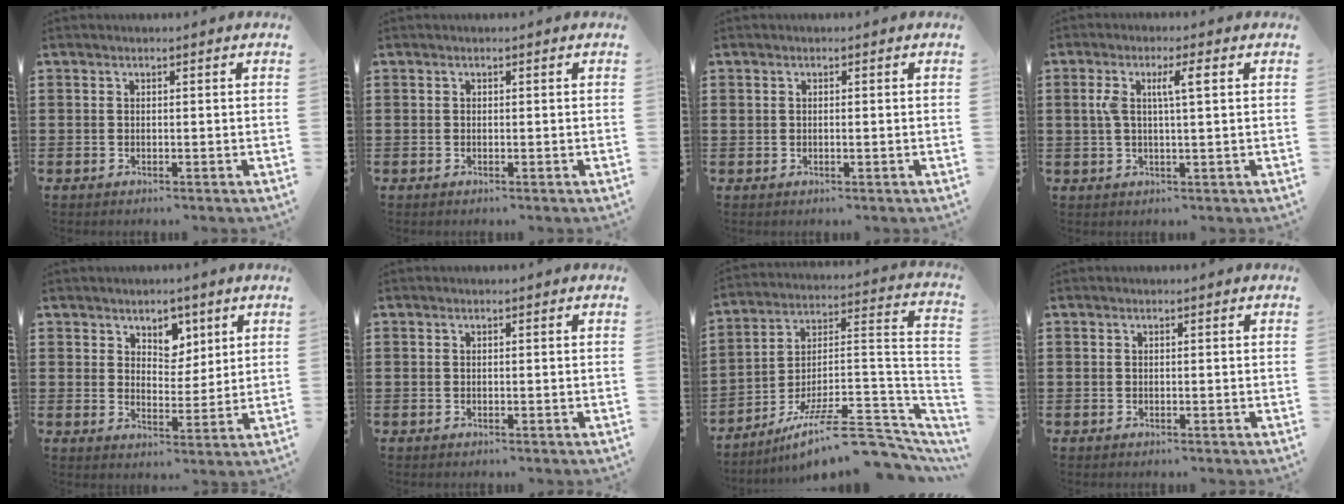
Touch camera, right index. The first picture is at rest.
{"total": 0.0}
{"total": 0.5, "force": [-0.1, 0.2, 0.5], "torque": [-0.010, 0.000, -0.002]}
{"total": 4.7, "force": [1.0, 0.7, 4.5], "torque": [-0.096, 0.001, 0.010]}
{"total": 4.6, "force": [3.1, 3.2, 0.9], "torque": [-0.022, 0.000, 0.053]}
{"total": 0.0}
{"total": 12.2, "force": [-9.1, 3.1, 7.5], "torque": [-0.119, 0.026, -0.164]}
{"total": 0.0}